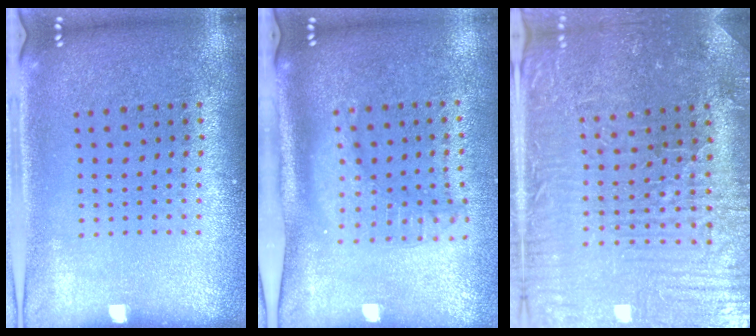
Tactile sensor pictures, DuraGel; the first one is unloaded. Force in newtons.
{"total": 2.0, "press": 1.5, "slide": 1.3}
{"total": 3.7, "press": 3.7, "slide": 0.5}